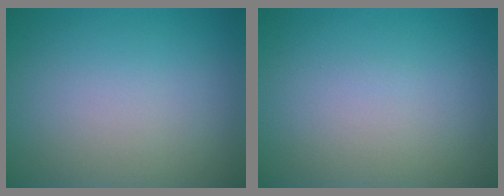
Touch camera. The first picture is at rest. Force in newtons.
{"total": 0.0}